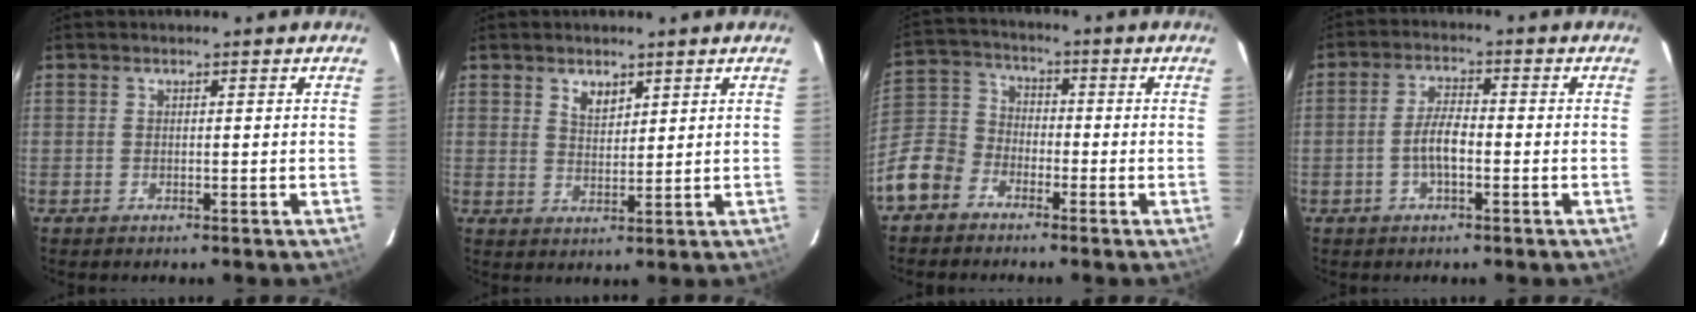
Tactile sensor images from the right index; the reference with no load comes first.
{"total": 3.4, "force": [2.1, 1.9, 1.9], "torque": [-0.028, 0.002, 0.038]}
{"total": 10.2, "force": [-5.9, 7.5, 3.6], "torque": [-0.092, 0.033, -0.122]}
{"total": 4.8, "force": [-1.4, 1.5, 4.3], "torque": [-0.086, 0.008, -0.026]}